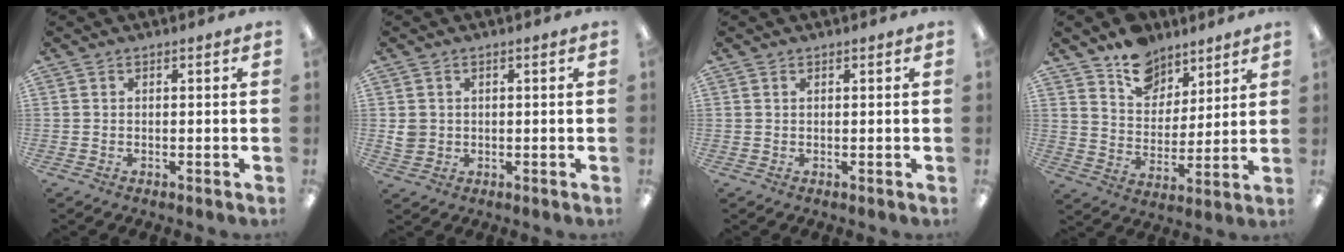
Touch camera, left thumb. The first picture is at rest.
{"total": 2.7, "force": [0.6, 2.5, 1.0], "torque": [-0.020, 0.004, 0.014]}
{"total": 0.5, "force": [0.4, 0.3, 0.2], "torque": [-0.006, 0.002, 0.007]}
{"total": 11.7, "force": [8.9, 7.2, 2.5], "torque": [-0.039, -0.064, 0.170]}